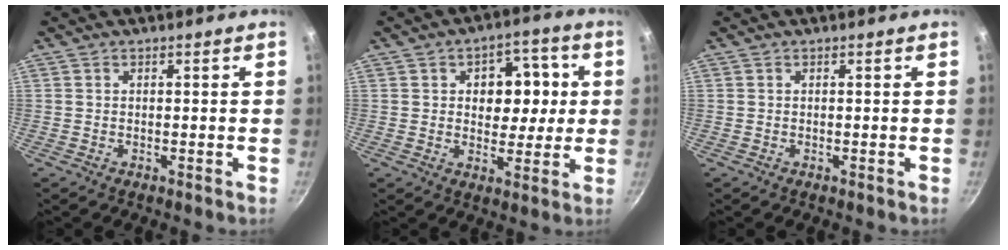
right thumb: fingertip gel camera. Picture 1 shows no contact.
{"total": 10.6, "force": [1.8, 7.6, 7.2], "torque": [-0.049, 0.002, 0.021]}
{"total": 0.0}